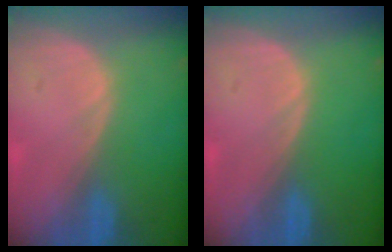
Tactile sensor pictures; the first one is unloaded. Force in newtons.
{"total": 0.0}